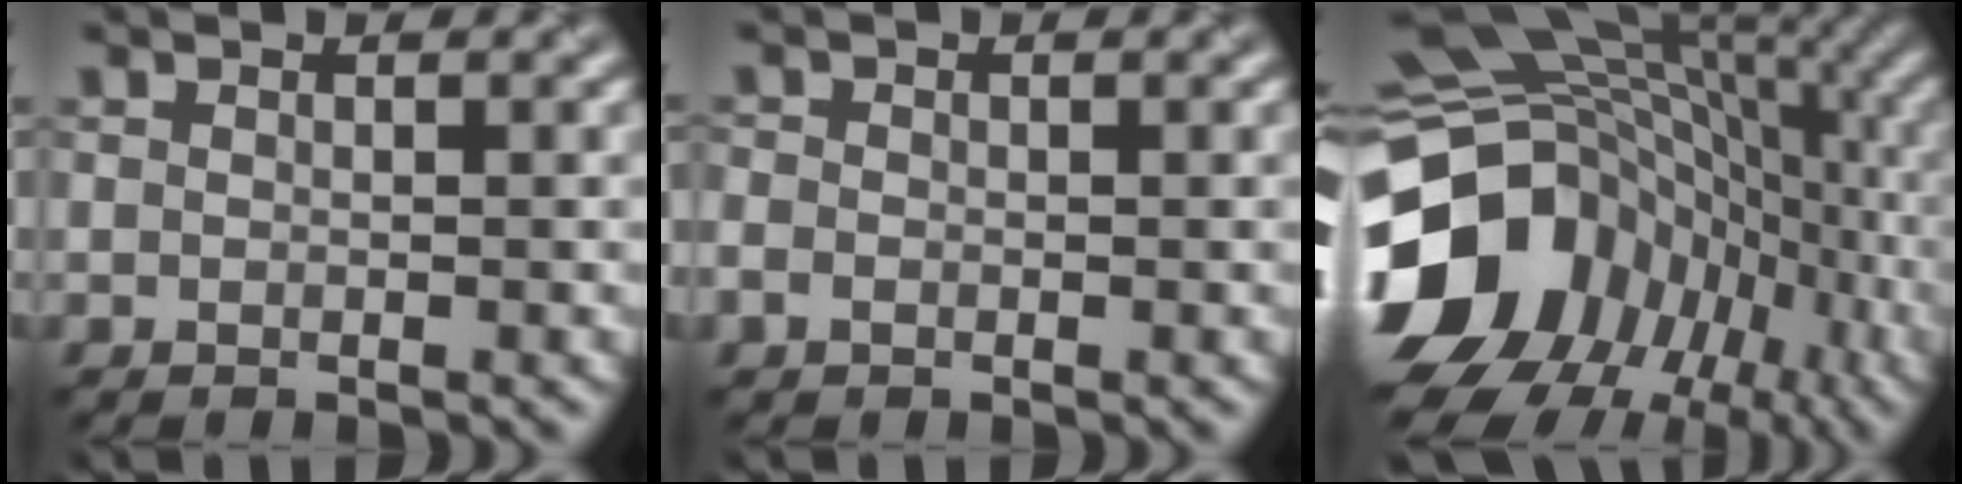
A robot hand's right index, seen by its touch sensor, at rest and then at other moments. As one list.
[{"total": 1.1, "force": [-0.5, 0.9, 0.5], "torque": [-0.008, -0.001, -0.014]}, {"total": 16.5, "force": [-5.3, 13.4, 8.1], "torque": [-0.187, -0.008, -0.082]}]